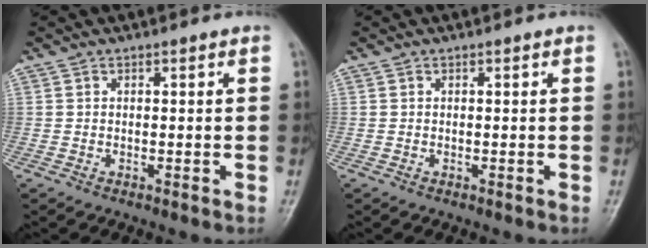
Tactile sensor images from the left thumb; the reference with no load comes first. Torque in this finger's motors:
{"motor_torque": [-0.05, 0.07, -0.09, -0.12, 0.00]}